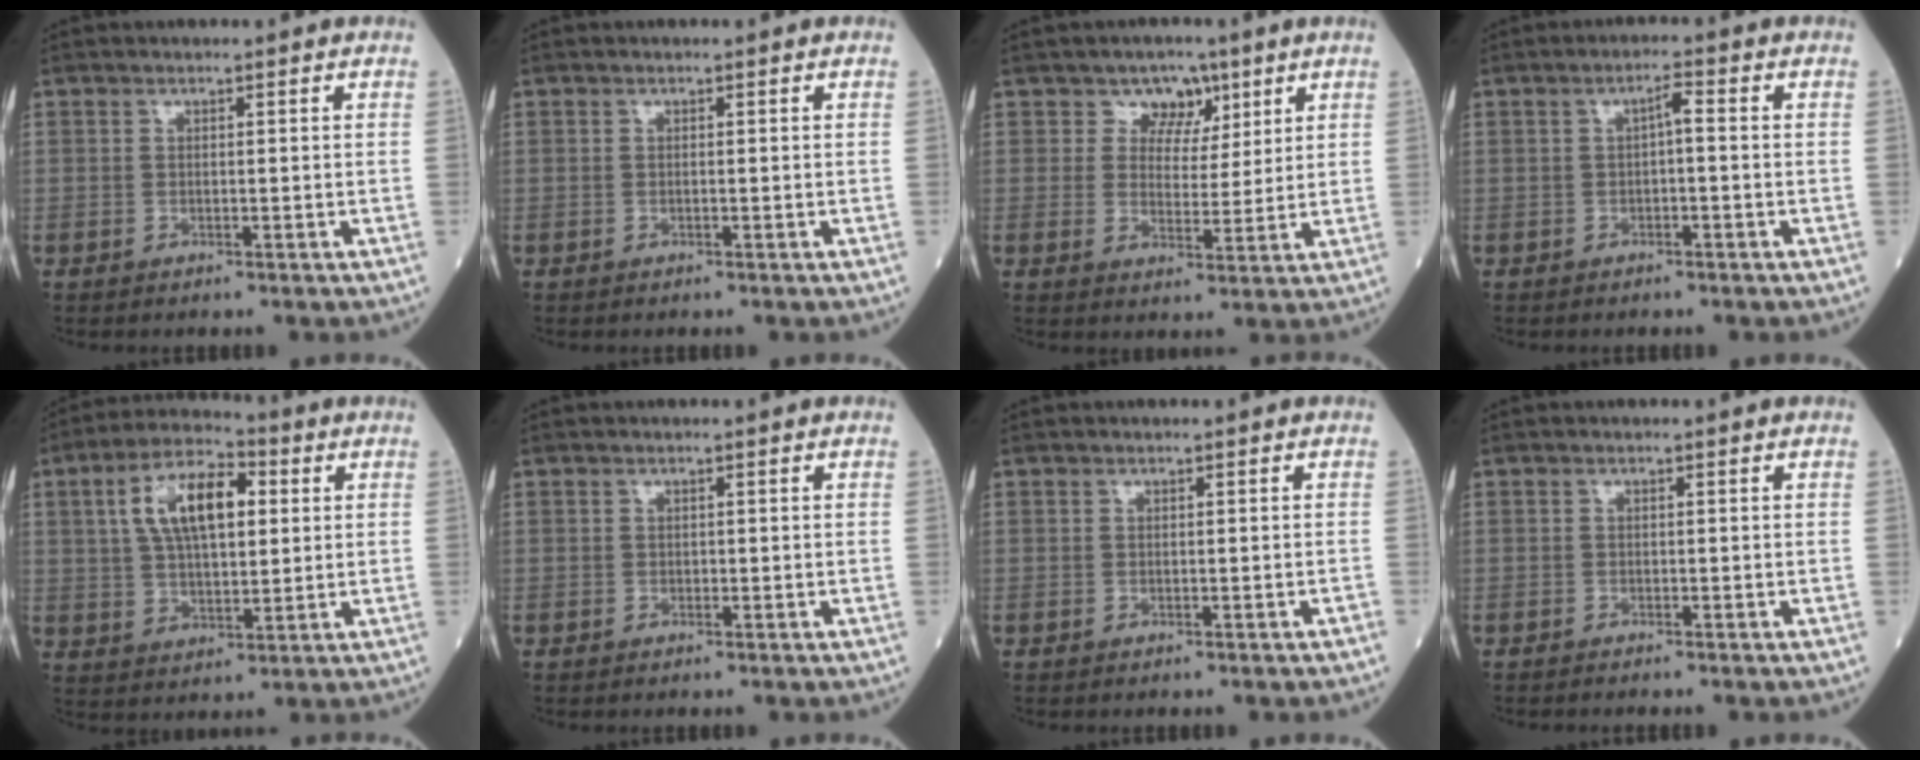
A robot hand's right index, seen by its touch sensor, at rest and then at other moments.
{"total": 0.0}
{"total": 5.0, "force": [2.9, 3.8, 1.3], "torque": [-0.007, 0.004, 0.044]}
{"total": 2.2, "force": [-0.1, 0.3, 2.1], "torque": [-0.032, 0.008, -0.002]}
{"total": 11.9, "force": [3.3, 5.0, 10.3], "torque": [-0.194, 0.024, 0.057]}
{"total": 0.0}
{"total": 0.0}
{"total": 0.8, "force": [-0.8, -0.1, 0.2], "torque": [-0.004, 0.000, -0.015]}